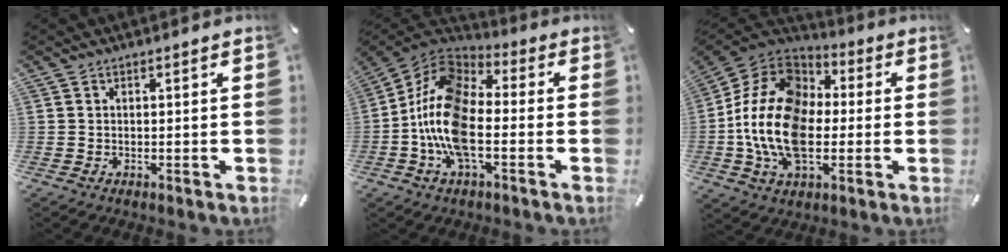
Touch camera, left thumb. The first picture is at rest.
{"total": 15.3, "force": [-4.4, 8.2, 12.2], "torque": [-0.270, 0.008, -0.088]}
{"total": 19.2, "force": [-3.8, 13.4, 13.2], "torque": [-0.301, 0.024, -0.073]}